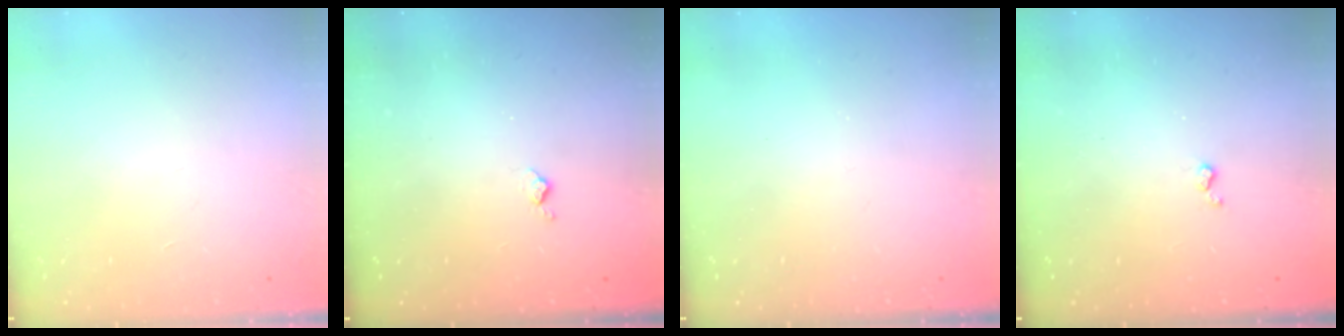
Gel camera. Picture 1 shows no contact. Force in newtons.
{"total": 3.6, "press": 3.6, "slide": 0.5}
{"total": 0.0}
{"total": 2.9, "press": 2.9, "slide": 0.5}